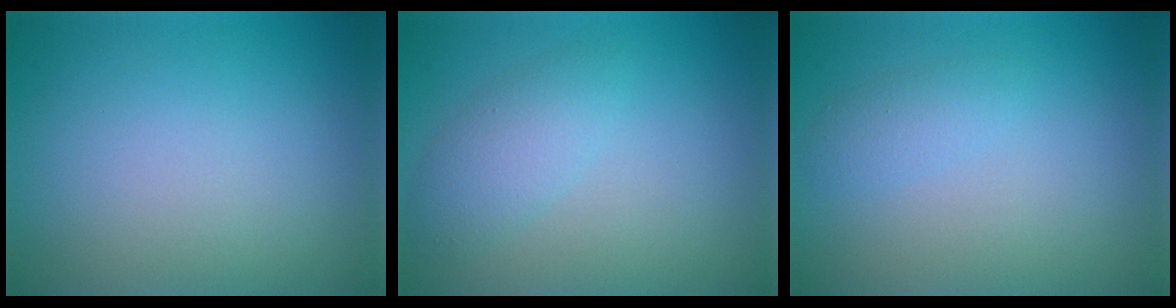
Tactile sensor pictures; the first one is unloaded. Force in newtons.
{"total": 2.5, "press": 2.5, "slide": 0.1}
{"total": 1.3, "press": 1.3, "slide": 0.1}